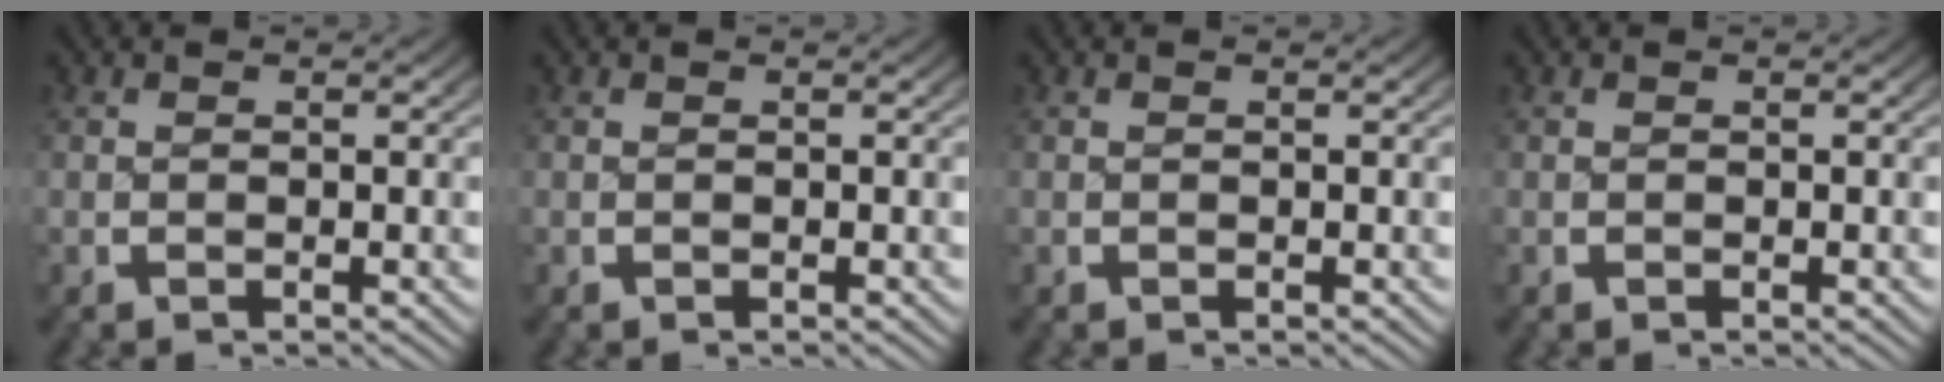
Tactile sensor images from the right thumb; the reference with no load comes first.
{"total": 0.0}
{"total": 0.0}
{"total": 0.0}